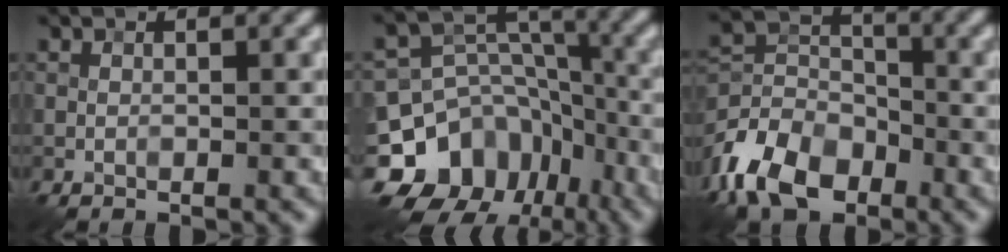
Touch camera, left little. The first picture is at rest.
{"total": 14.6, "force": [-8.4, 11.0, 5.0], "torque": [-0.127, 0.004, -0.133]}
{"total": 8.1, "force": [-4.9, 4.8, 4.2], "torque": [-0.087, -0.003, -0.110]}